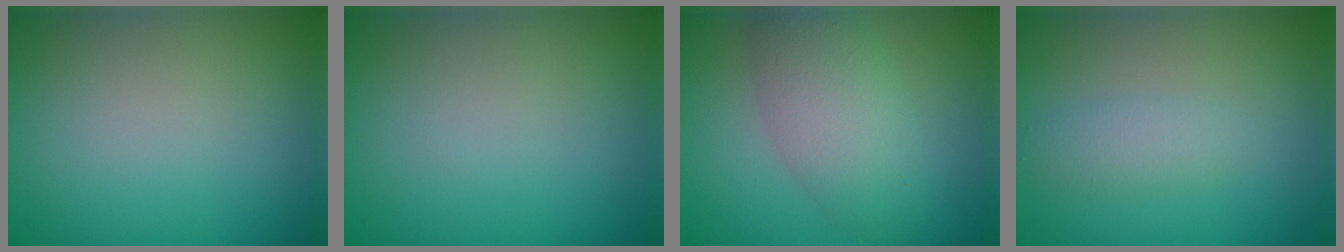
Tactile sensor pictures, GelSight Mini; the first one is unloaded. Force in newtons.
{"total": 0.0}
{"total": 4.9, "press": 4.9, "slide": 0.2}
{"total": 1.8, "press": 1.8, "slide": 0.1}